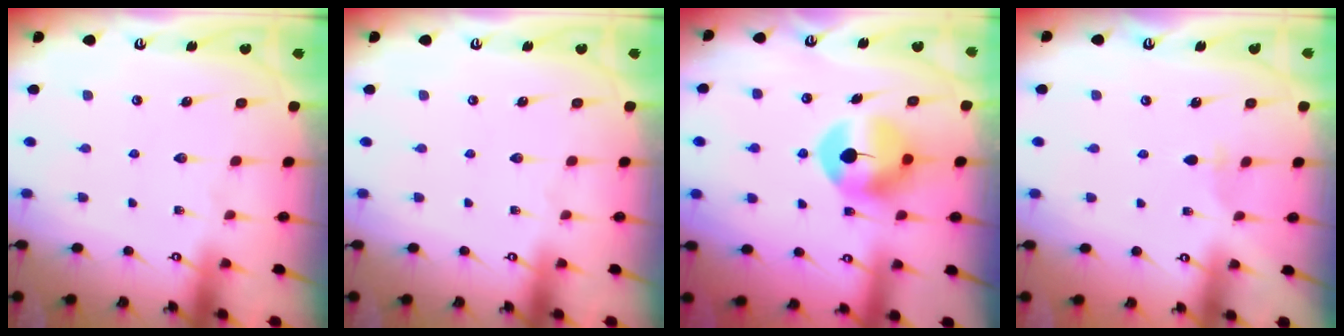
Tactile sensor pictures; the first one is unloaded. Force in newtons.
{"total": 0.0}
{"total": 8.8, "press": 8.7, "slide": 1.6}
{"total": 2.2, "press": 2.1, "slide": 0.5}